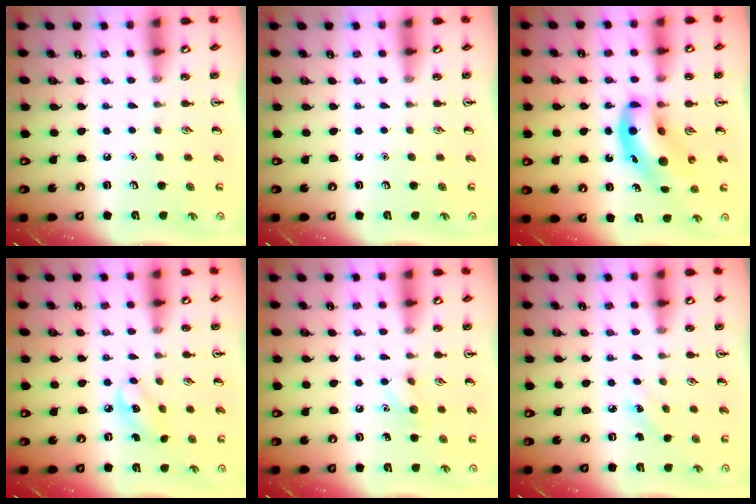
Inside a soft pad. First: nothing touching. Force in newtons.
{"total": 0.0}
{"total": 10.7, "press": 10.4, "slide": 2.8}
{"total": 4.6, "press": 4.5, "slide": 0.8}
{"total": 6.4, "press": 6.3, "slide": 1.4}
{"total": 1.9, "press": 1.7, "slide": 0.8}